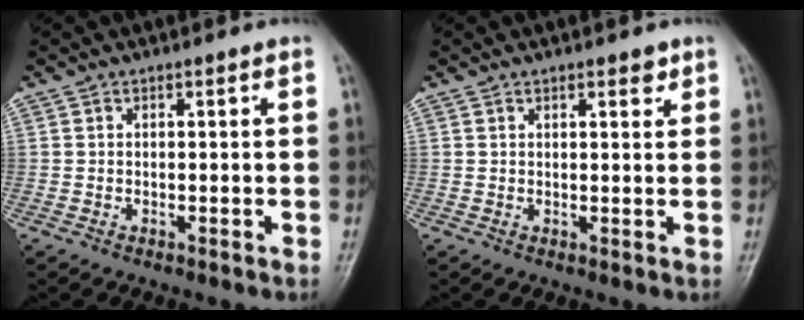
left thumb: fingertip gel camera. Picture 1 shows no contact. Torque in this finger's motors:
{"motor_torque": [-0.08, 0.04, -0.10, -0.19, -0.01]}